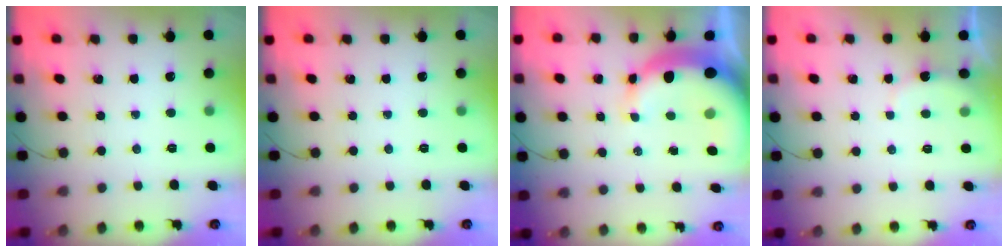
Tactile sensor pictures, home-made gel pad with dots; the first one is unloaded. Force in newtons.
{"total": 0.0}
{"total": 11.0, "press": 10.8, "slide": 2.1}
{"total": 4.8, "press": 4.7, "slide": 0.6}